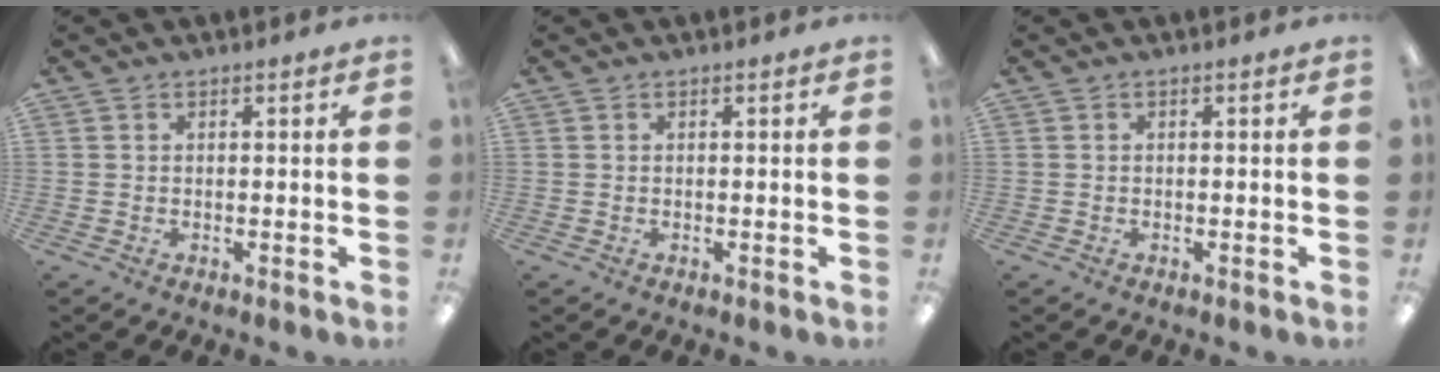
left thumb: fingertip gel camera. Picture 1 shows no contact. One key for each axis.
{"total": 0.0}
{"total": 0.0}